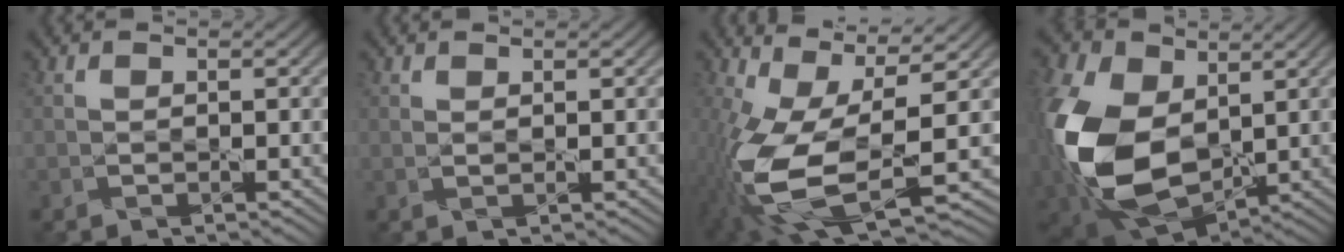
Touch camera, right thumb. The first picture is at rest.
{"total": 0.8, "force": [0.6, 0.0, 0.5], "torque": [-0.014, 0.003, 0.011]}
{"total": 15.6, "force": [-3.3, 6.5, 13.8], "torque": [-0.319, -0.036, -0.047]}
{"total": 17.4, "force": [-0.4, 11.3, 13.3], "torque": [-0.350, -0.026, -0.008]}